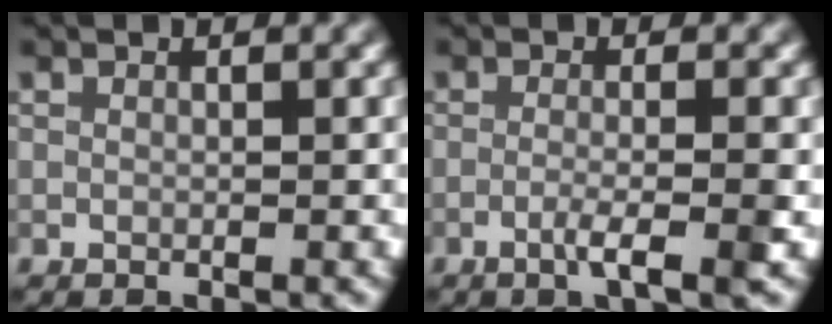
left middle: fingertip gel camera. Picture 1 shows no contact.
{"total": 2.9, "force": [-1.0, 0.4, 2.7], "torque": [-0.040, 0.005, -0.027]}